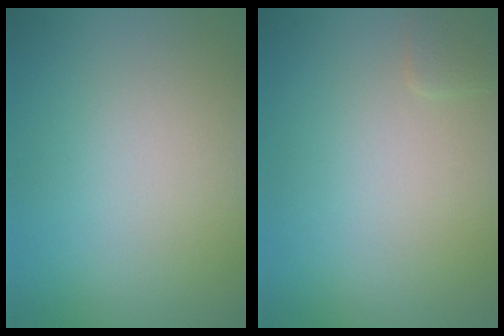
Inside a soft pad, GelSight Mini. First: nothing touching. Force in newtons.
{"total": 0.8, "press": 0.8, "slide": 0.1}